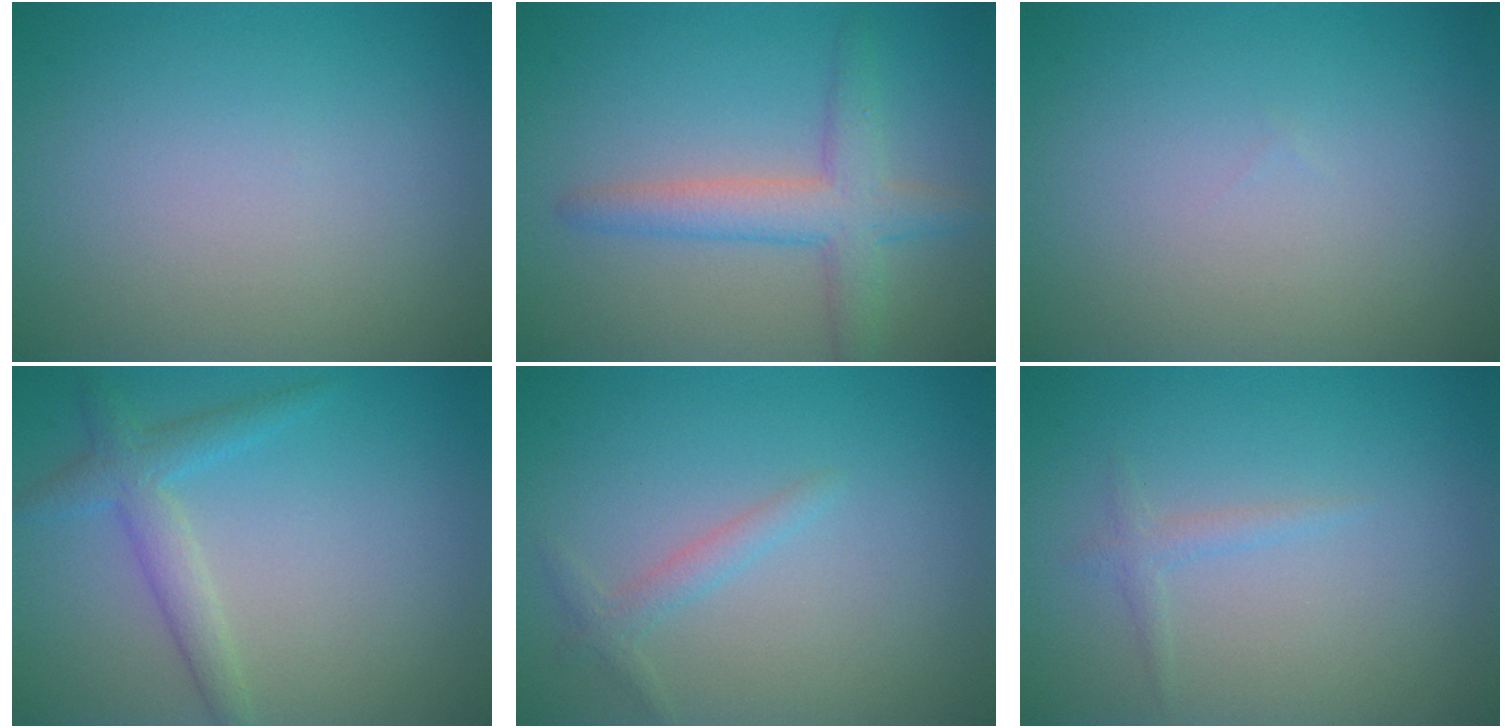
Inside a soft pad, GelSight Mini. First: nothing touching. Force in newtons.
{"total": 4.0, "press": 4.0, "slide": 0.2}
{"total": 0.0}
{"total": 2.8, "press": 2.8, "slide": 0.2}
{"total": 1.4, "press": 1.4, "slide": 0.1}
{"total": 0.6, "press": 0.6, "slide": 0.1}